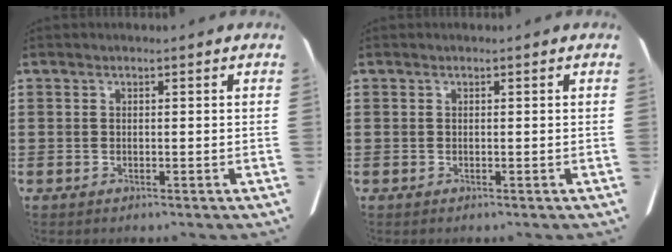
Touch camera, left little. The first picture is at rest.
{"total": 0.0}